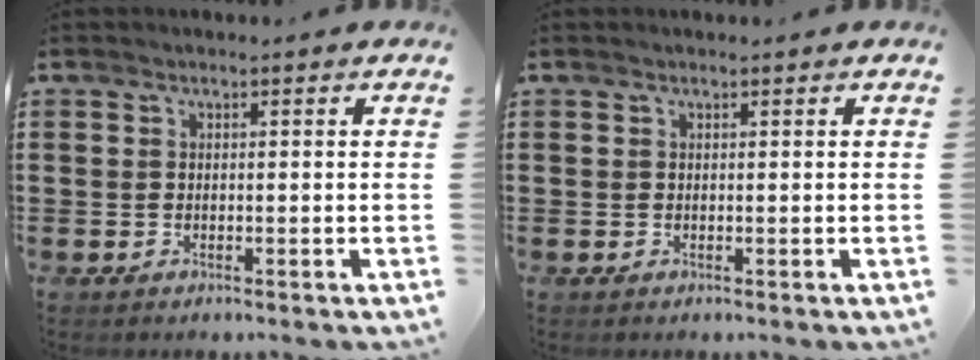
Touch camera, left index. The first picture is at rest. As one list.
[{"total": 0.0}]